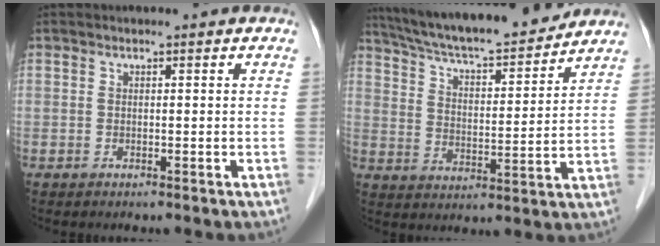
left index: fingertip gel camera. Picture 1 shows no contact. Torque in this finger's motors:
{"motor_torque": [0.16, -0.47, 0.50, 0.06]}